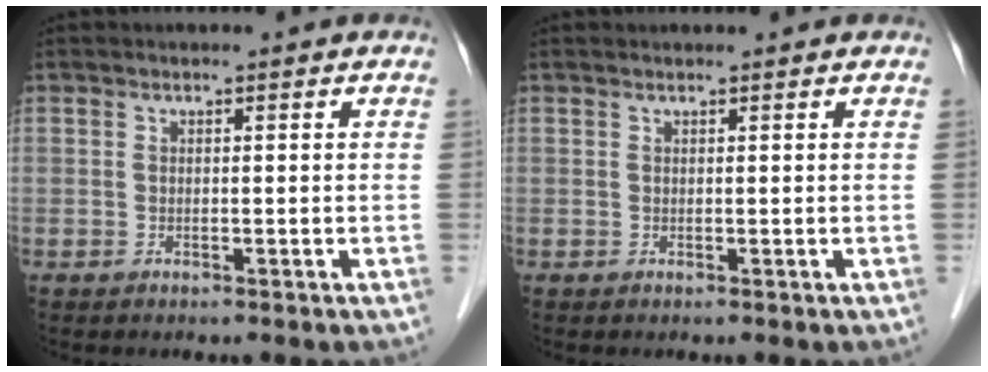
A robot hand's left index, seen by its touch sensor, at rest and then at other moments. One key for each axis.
{"total": 0.9, "fx": 0.9, "fy": 0.0, "fz": 0.2, "tx": -0.006, "ty": 0.012, "tz": 0.016}